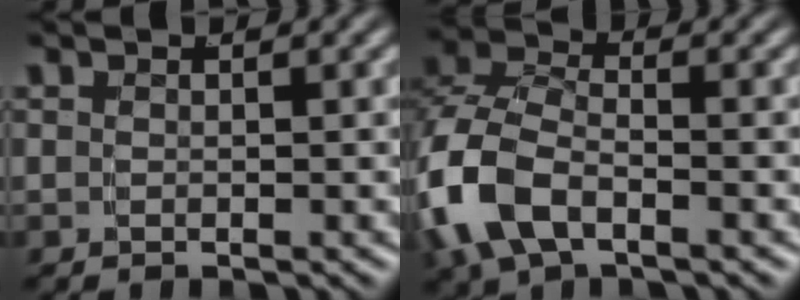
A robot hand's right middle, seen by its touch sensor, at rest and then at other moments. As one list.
[{"total": 7.4, "force": [-1.8, 5.5, 4.7], "torque": [-0.136, -0.019, -0.029]}]